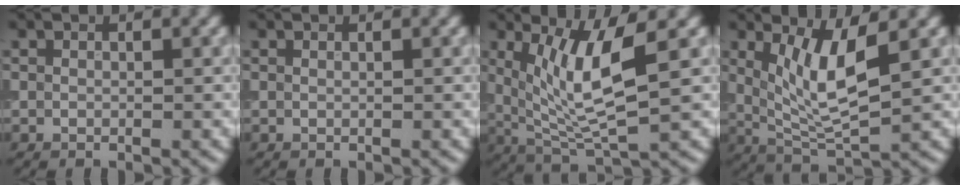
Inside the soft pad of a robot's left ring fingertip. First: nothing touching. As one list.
[{"total": 0.0}, {"total": 6.6, "force": [1.7, 1.7, 6.2], "torque": [-0.127, -0.013, 0.040]}, {"total": 5.8, "force": [1.7, 1.5, 5.3], "torque": [-0.107, -0.012, 0.041]}]